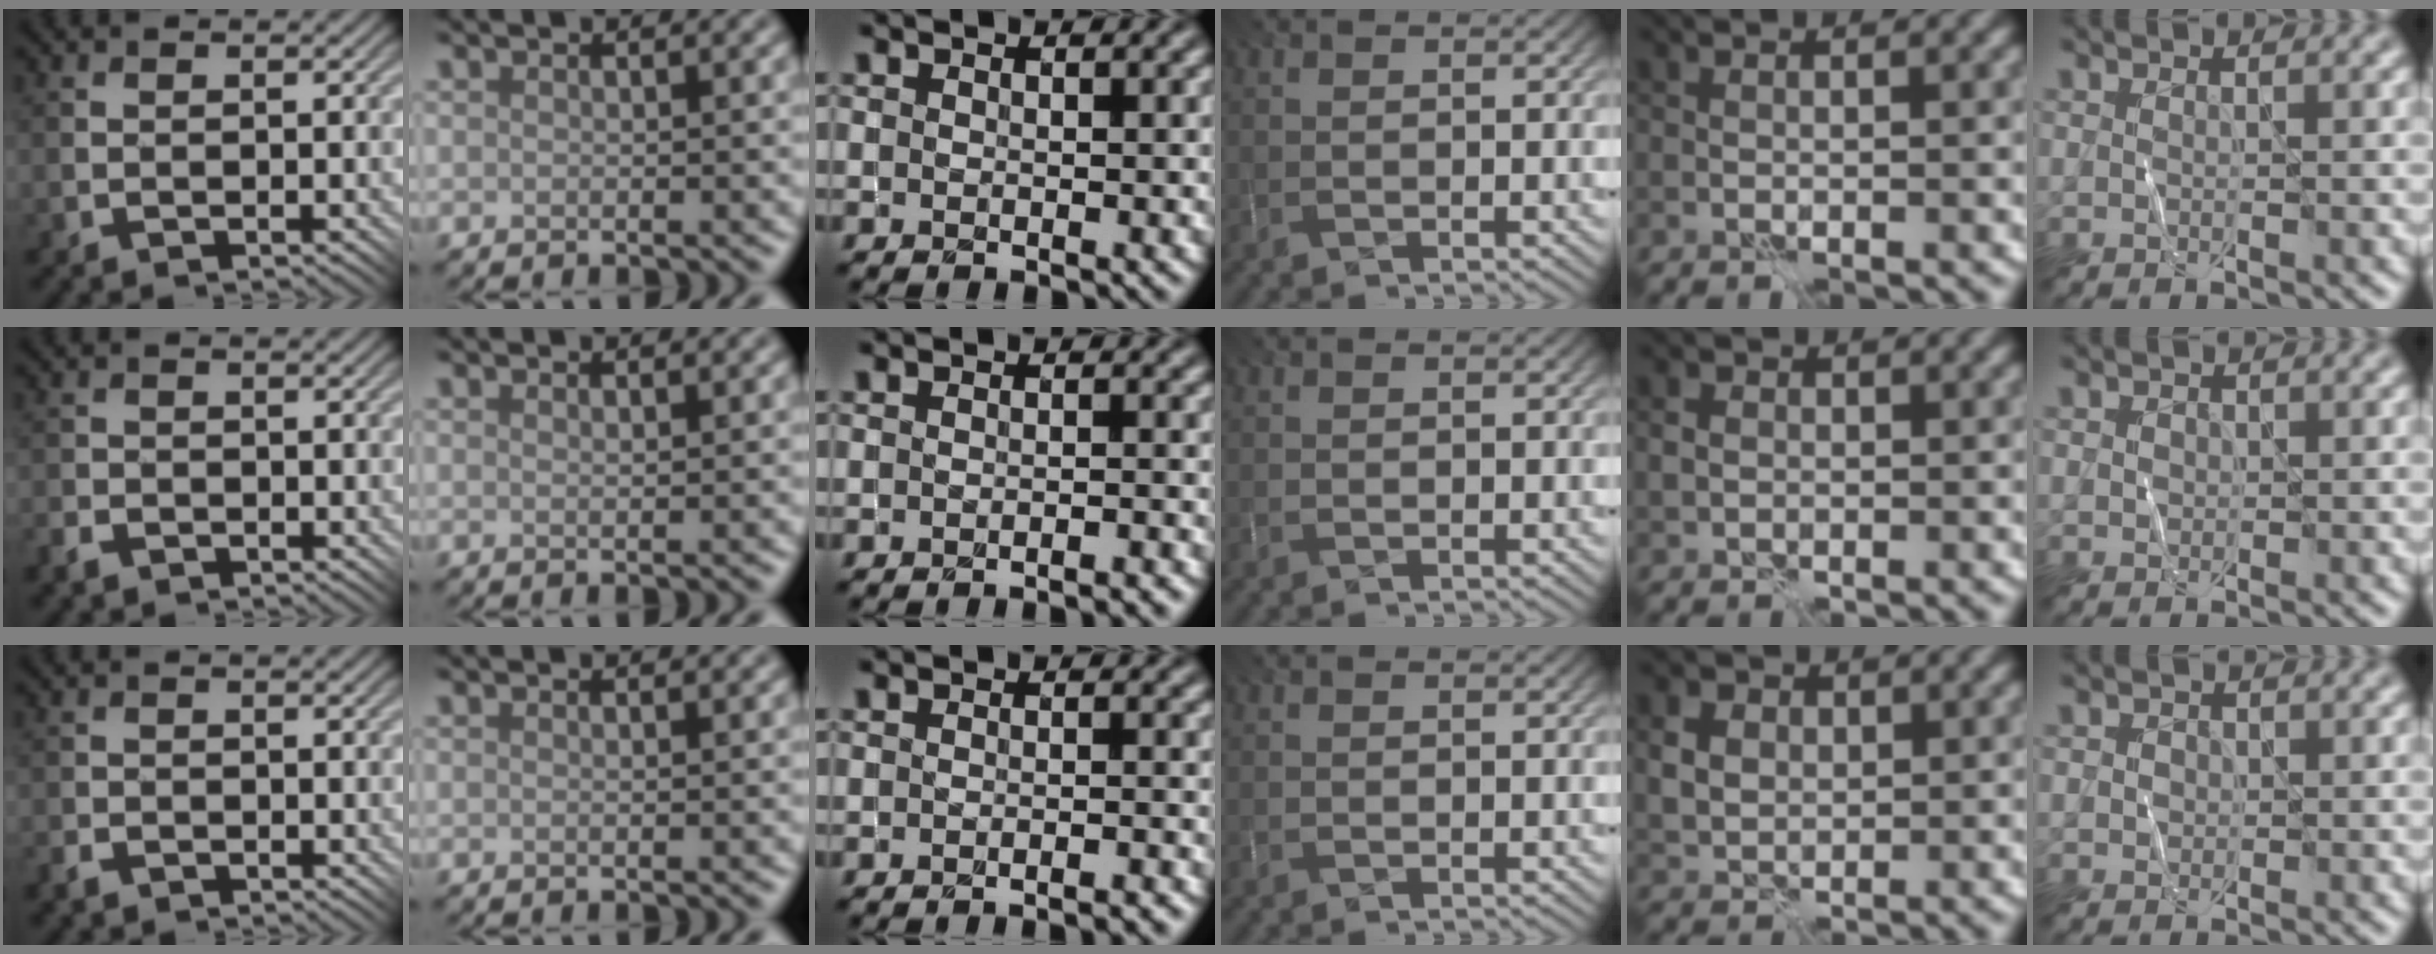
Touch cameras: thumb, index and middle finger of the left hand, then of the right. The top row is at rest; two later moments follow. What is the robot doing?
{"motion": "fold", "object": "shorts"}